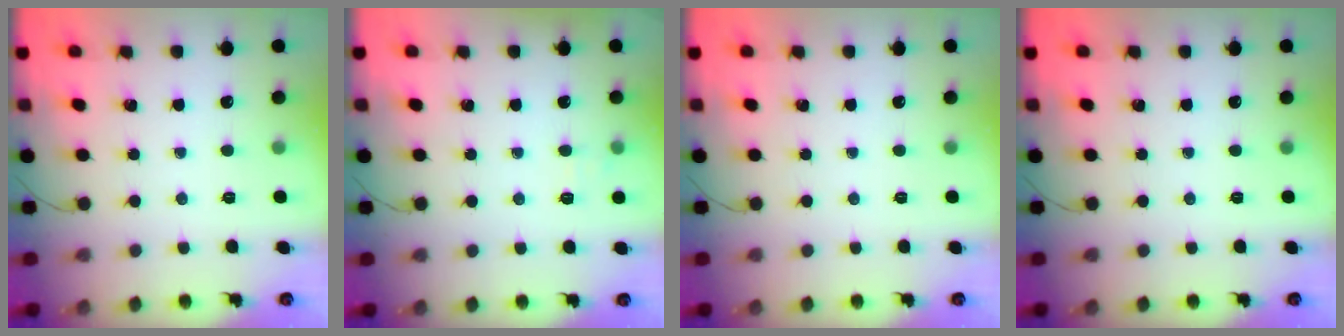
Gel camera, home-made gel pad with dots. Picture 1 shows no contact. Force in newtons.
{"total": 5.2, "press": 4.9, "slide": 1.7}
{"total": 0.0}
{"total": 0.0}